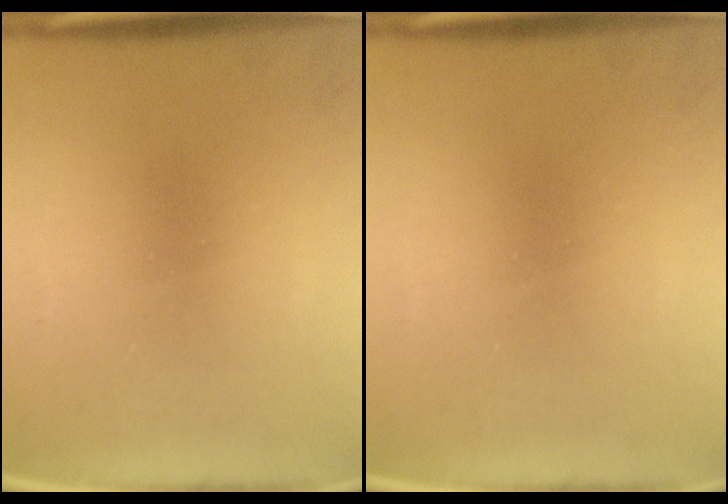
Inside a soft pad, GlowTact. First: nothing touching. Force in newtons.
{"total": 0.0}